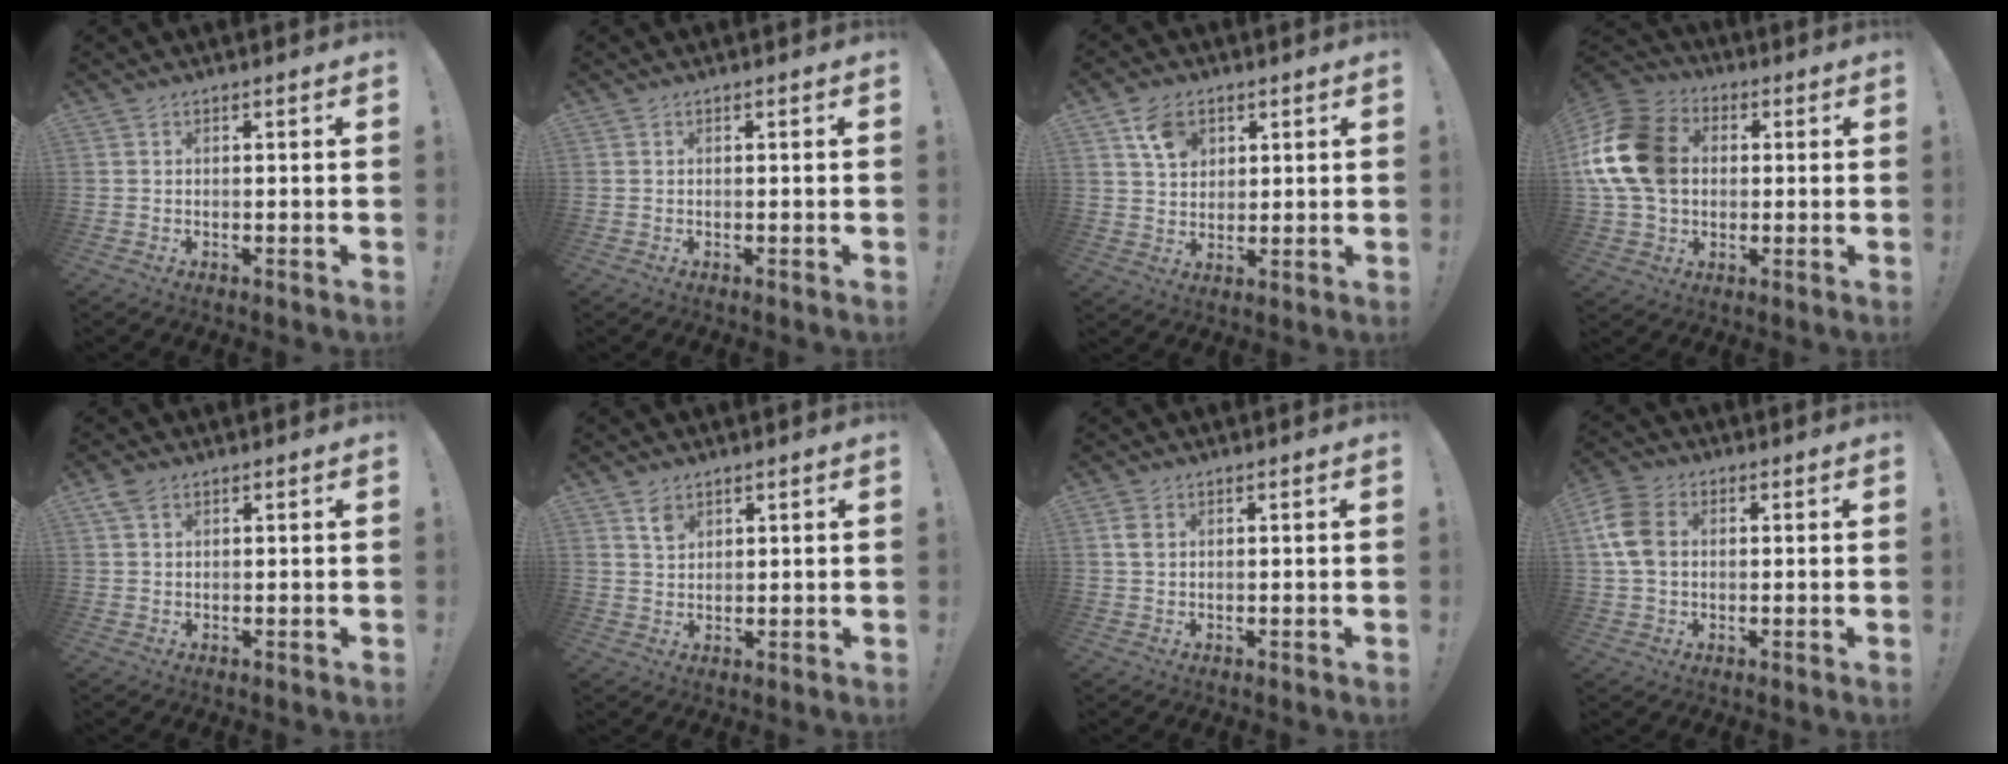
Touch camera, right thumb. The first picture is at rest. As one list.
[{"total": 0.0}, {"total": 8.0, "force": [4.1, 5.9, 3.5], "torque": [-0.053, -0.010, 0.078]}, {"total": 19.1, "force": [2.5, 14.6, 12.2], "torque": [-0.228, 0.012, 0.053]}, {"total": 3.3, "force": [1.7, 2.0, 2.0], "torque": [-0.031, -0.001, 0.033]}, {"total": 4.4, "force": [2.9, 2.9, 1.6], "torque": [-0.024, -0.015, 0.053]}, {"total": 2.5, "force": [0.9, 1.7, 1.5], "torque": [-0.026, 0.003, 0.016]}, {"total": 10.7, "force": [1.5, 7.9, 7.1], "torque": [-0.142, 0.008, 0.034]}]